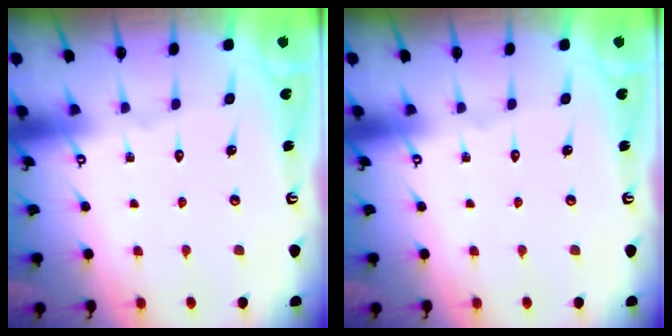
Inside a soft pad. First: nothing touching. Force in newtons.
{"total": 0.0}